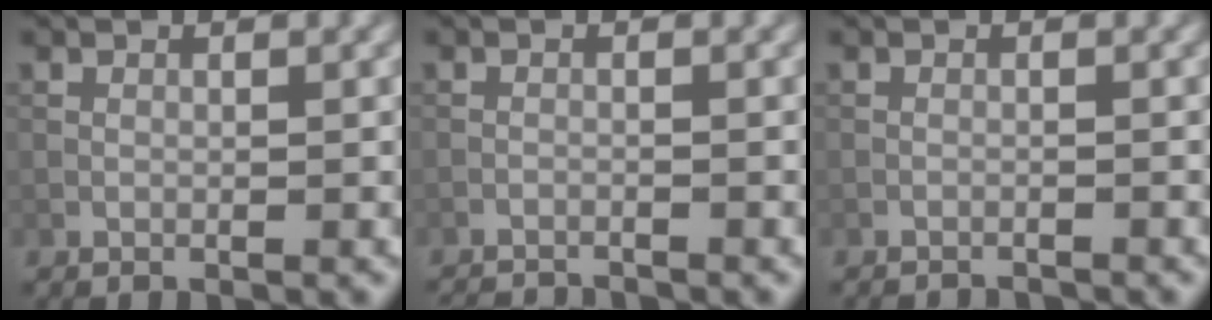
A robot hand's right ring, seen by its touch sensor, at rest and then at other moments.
{"total": 4.0, "force": [-3.9, 0.4, 0.7], "torque": [-0.017, -0.013, -0.063]}
{"total": 3.0, "force": [-2.9, 0.3, 0.5], "torque": [-0.008, 0.002, -0.041]}